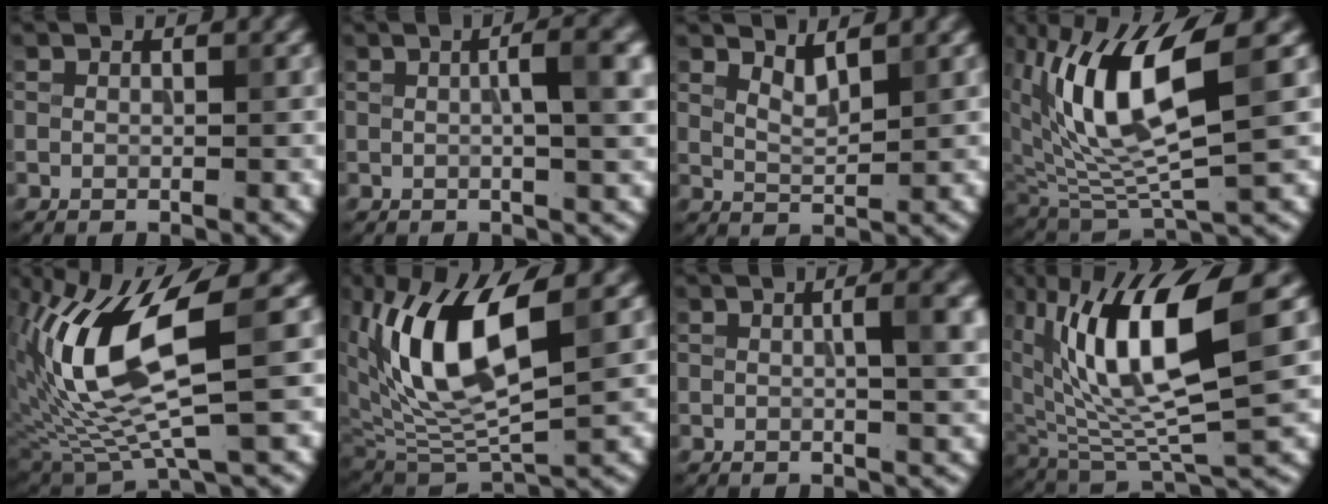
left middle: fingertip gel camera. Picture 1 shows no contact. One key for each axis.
{"total": 5.6, "fx": 0.9, "fy": 1.5, "fz": 5.4, "tx": -0.064, "ty": 0.016, "tz": 0.007}
{"total": 2.0, "fx": 1.6, "fy": 0.5, "fz": 1.1, "tx": -0.021, "ty": -0.007, "tz": 0.032}
{"total": 9.4, "fx": 2.9, "fy": 3.1, "fz": 8.4, "tx": -0.169, "ty": -0.007, "tz": 0.057}
{"total": 10.7, "fx": 2.0, "fy": 3.3, "fz": 10.0, "tx": -0.210, "ty": -0.008, "tz": 0.041}
{"total": 9.4, "fx": 3.1, "fy": 4.0, "fz": 8.0, "tx": -0.160, "ty": -0.009, "tz": 0.057}
{"total": 4.9, "fx": 0.8, "fy": 1.5, "fz": 4.6, "tx": -0.048, "ty": 0.016, "tz": 0.007}
{"total": 11.6, "fx": 3.6, "fy": 3.8, "fz": 10.4, "tx": -0.190, "ty": 0.002, "tz": 0.068}